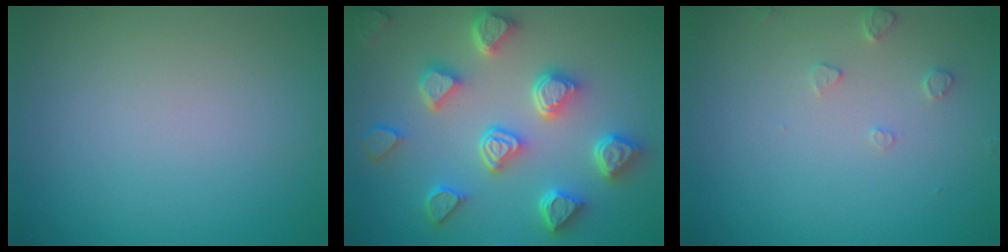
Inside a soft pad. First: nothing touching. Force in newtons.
{"total": 6.9, "press": 5.6, "slide": 4.0}
{"total": 1.2, "press": 1.2, "slide": 0.2}